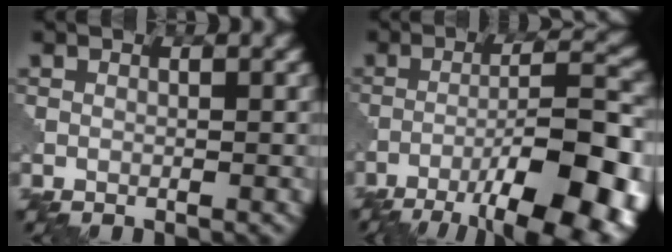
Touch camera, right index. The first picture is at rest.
{"total": 13.7, "force": [-8.0, 3.7, 10.5], "torque": [-0.153, 0.005, -0.115]}